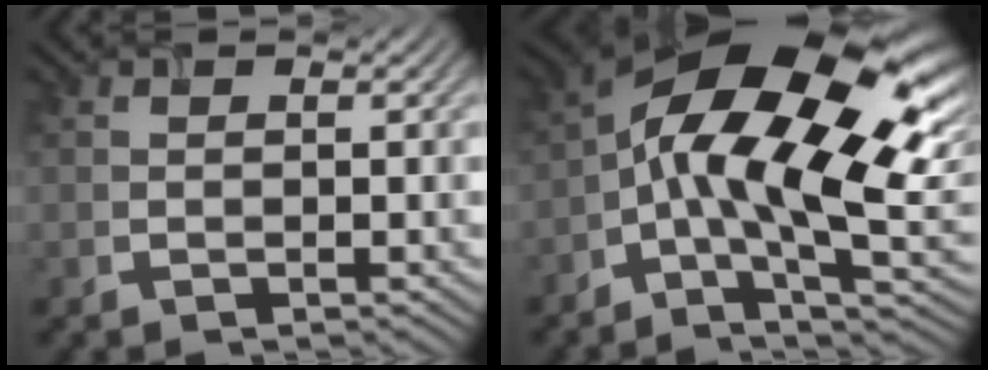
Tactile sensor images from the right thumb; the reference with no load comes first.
{"total": 18.3, "force": [1.4, 7.0, 16.9], "torque": [-0.298, 0.005, 0.016]}